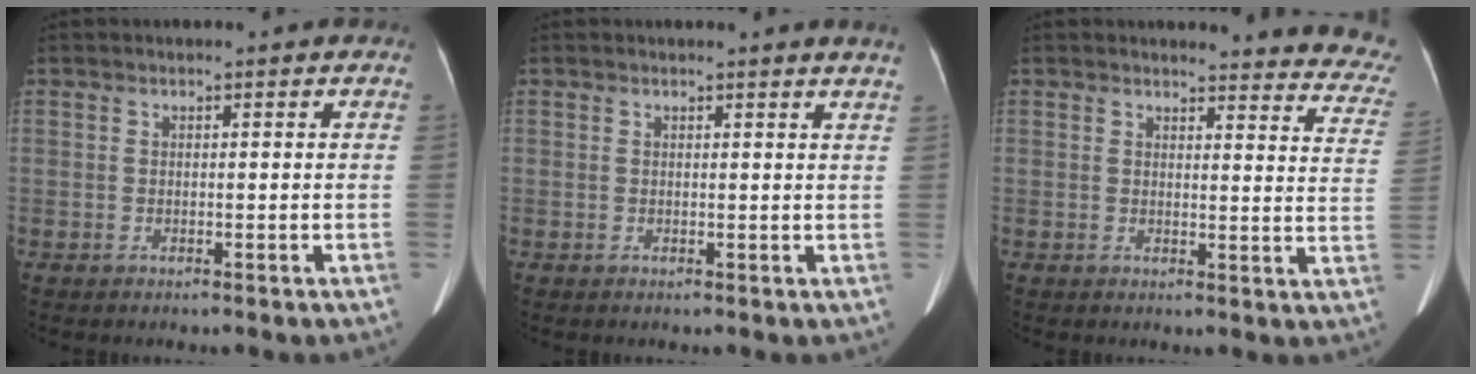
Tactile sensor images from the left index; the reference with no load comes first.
{"total": 3.3, "force": [3.1, -0.2, 0.9], "torque": [-0.013, -0.007, 0.017]}
{"total": 15.5, "force": [15.1, 1.9, 2.9], "torque": [0.003, -0.105, 0.127]}